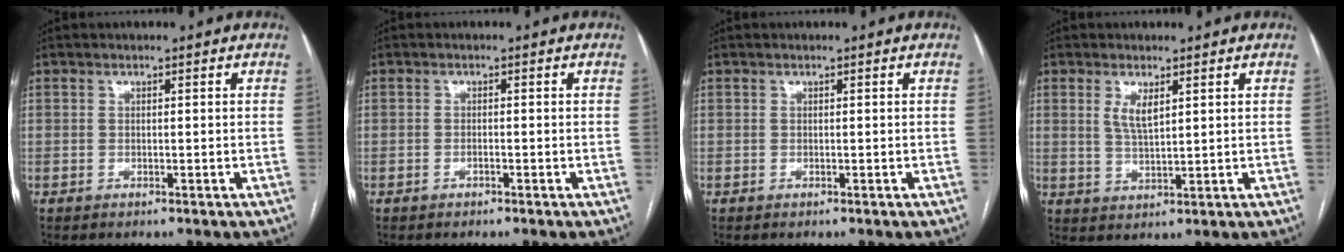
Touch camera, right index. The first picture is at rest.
{"total": 0.6, "force": [-0.4, 0.2, 0.3], "torque": [-0.006, 0.000, -0.006]}
{"total": 0.0}
{"total": 3.6, "force": [1.6, 0.8, 3.1], "torque": [-0.066, -0.006, 0.038]}